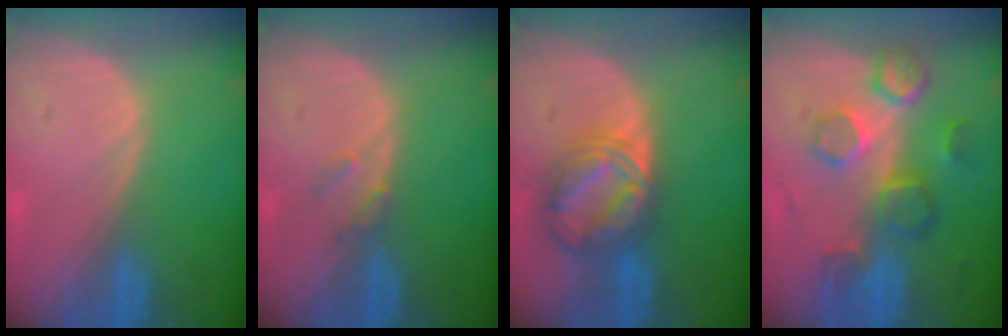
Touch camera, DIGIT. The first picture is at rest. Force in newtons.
{"total": 1.6, "press": 1.6, "slide": 0.2}
{"total": 7.7, "press": 7.6, "slide": 0.5}
{"total": 8.7, "press": 8.0, "slide": 3.5}